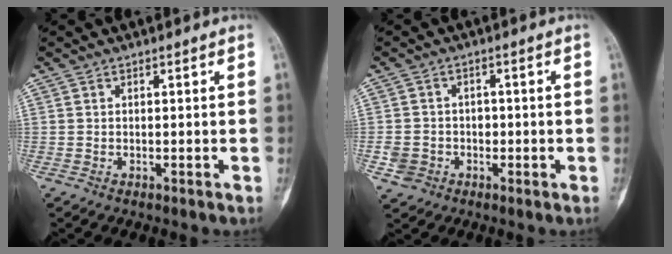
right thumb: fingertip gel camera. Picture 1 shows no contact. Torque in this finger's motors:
{"motor_torque": [0.36, 0.72, 0.11, -0.06, -0.01]}